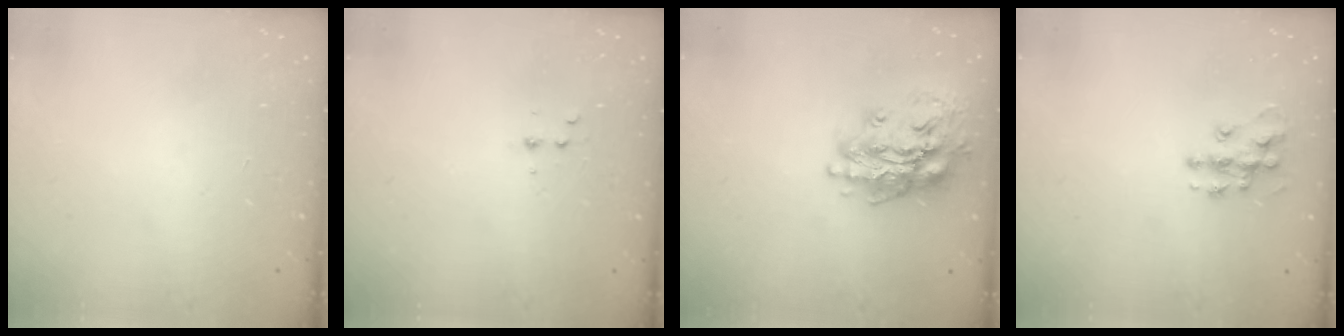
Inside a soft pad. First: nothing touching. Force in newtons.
{"total": 4.0, "press": 3.9, "slide": 1.0}
{"total": 17.5, "press": 17.5, "slide": 0.9}
{"total": 9.6, "press": 9.6, "slide": 0.5}